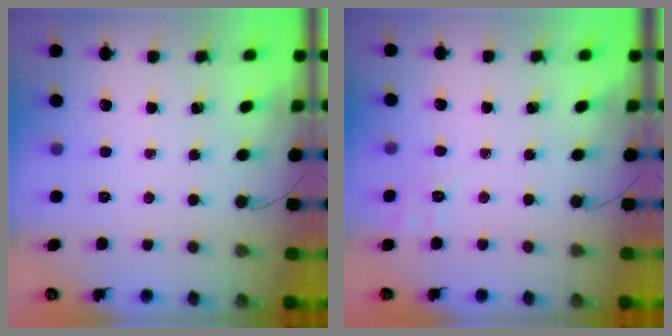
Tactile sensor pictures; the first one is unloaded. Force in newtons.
{"total": 2.8, "press": 2.1, "slide": 1.9}